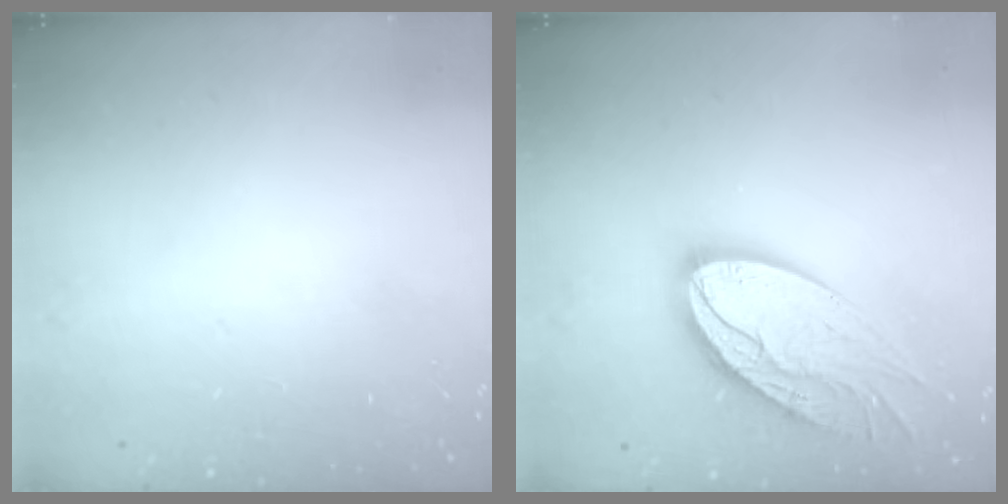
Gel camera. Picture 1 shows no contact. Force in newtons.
{"total": 18.4, "press": 18.4, "slide": 1.7}